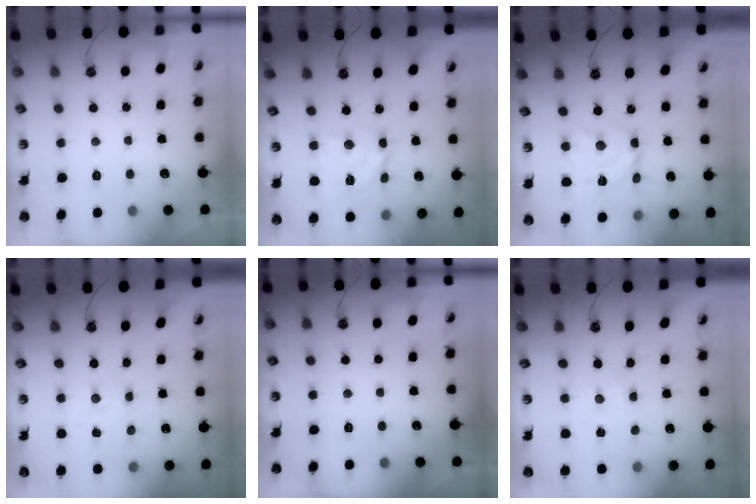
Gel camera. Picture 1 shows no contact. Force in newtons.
{"total": 12.1, "press": 12.0, "slide": 1.8}
{"total": 10.9, "press": 10.9, "slide": 0.8}
{"total": 1.9, "press": 1.9, "slide": 0.3}
{"total": 0.0}
{"total": 0.0}